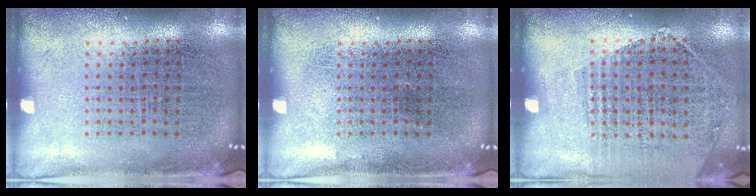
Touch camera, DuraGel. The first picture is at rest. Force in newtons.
{"total": 0.0}
{"total": 1.2, "press": 1.0, "slide": 0.6}